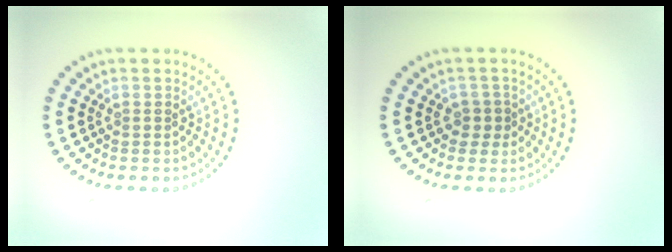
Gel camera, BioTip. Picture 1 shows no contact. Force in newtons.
{"total": 1.6, "press": 1.4, "slide": 0.9}